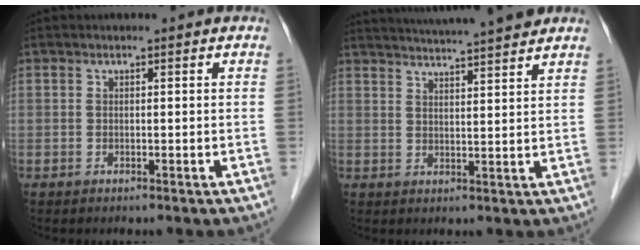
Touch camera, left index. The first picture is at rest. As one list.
[{"total": 14.0, "force": [12.7, 0.1, 6.0], "torque": [-0.102, 0.018, 0.173]}]